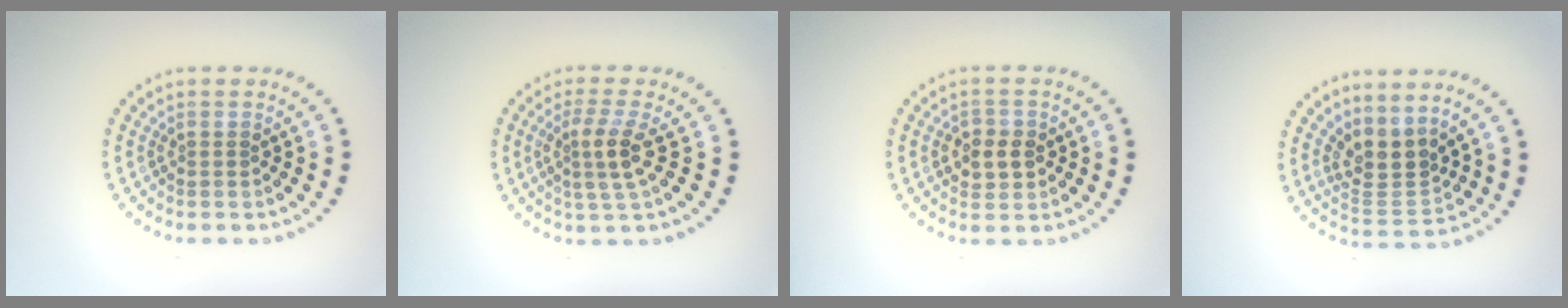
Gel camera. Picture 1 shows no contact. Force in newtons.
{"total": 2.8, "press": 2.4, "slide": 1.5}
{"total": 2.5, "press": 2.4, "slide": 0.5}
{"total": 3.3, "press": 2.6, "slide": 2.1}